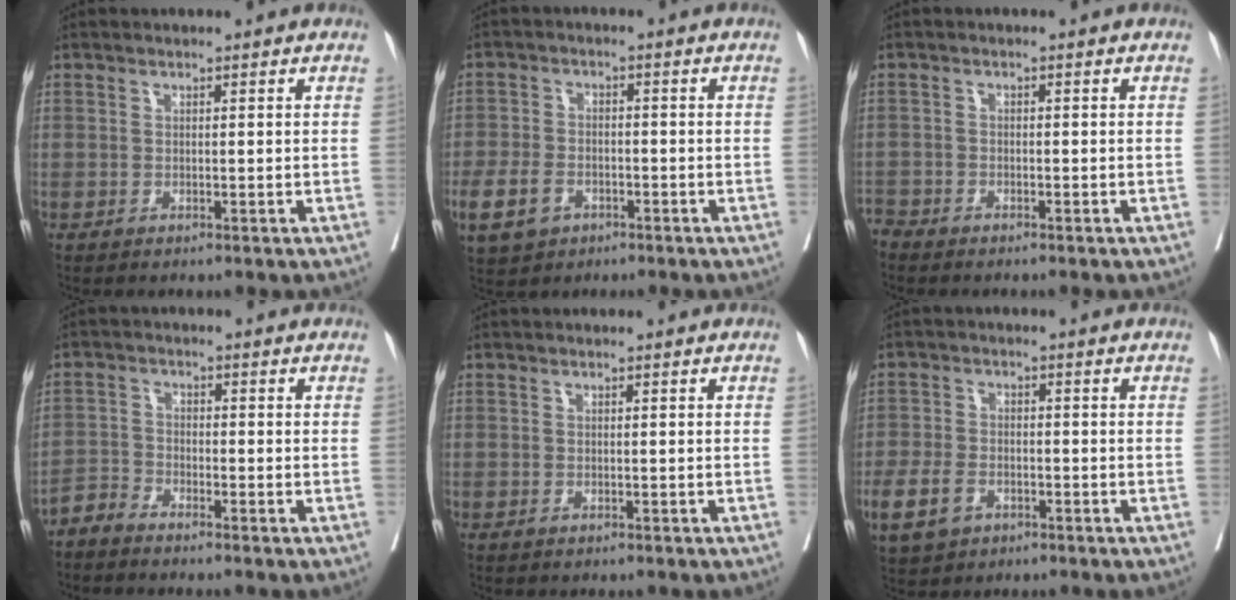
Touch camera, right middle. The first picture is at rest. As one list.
[{"total": 7.5, "force": [-3.7, 5.5, 3.7], "torque": [-0.093, 0.002, -0.058]}, {"total": 2.2, "force": [-2.0, 0.7, -0.4], "torque": [0.007, -0.002, -0.042]}, {"total": 2.4, "force": [-2.4, 0.1, 0.0], "torque": [0.005, -0.008, -0.053]}, {"total": 0.0}, {"total": 7.2, "force": [-3.7, 4.9, 3.6], "torque": [-0.090, 0.001, -0.061]}]